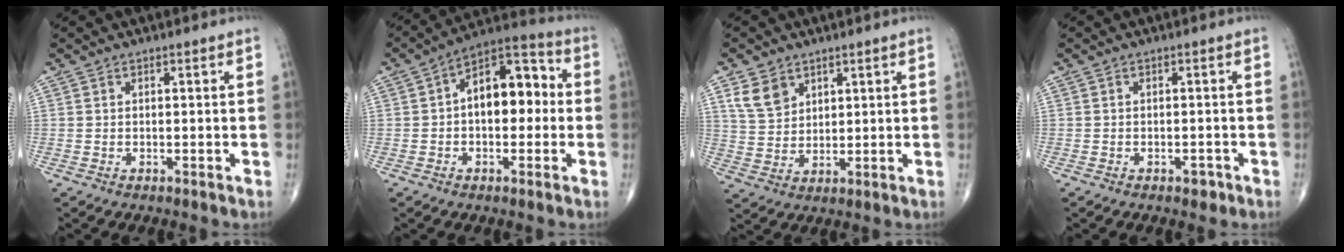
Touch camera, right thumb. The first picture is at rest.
{"total": 13.1, "force": [0.5, 7.5, 10.7], "torque": [-0.129, 0.039, -0.006]}
{"total": 6.4, "force": [3.6, 4.5, 2.8], "torque": [-0.037, -0.017, 0.076]}
{"total": 1.6, "force": [-1.0, 0.9, 0.9], "torque": [-0.007, 0.003, -0.012]}